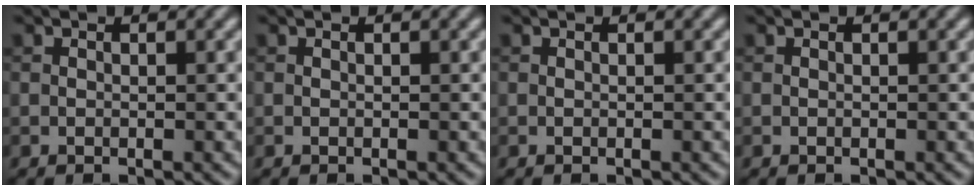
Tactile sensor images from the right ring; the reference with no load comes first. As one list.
[{"total": 0.0}, {"total": 0.0}, {"total": 0.0}]